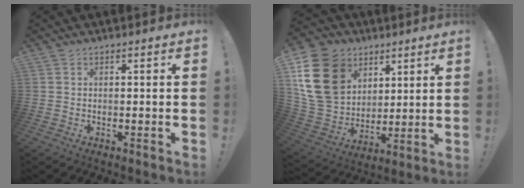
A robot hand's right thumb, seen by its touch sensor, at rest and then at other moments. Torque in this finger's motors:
{"motor_torque": [-0.04, 2.08, 0.46, 0.16, 0.24]}